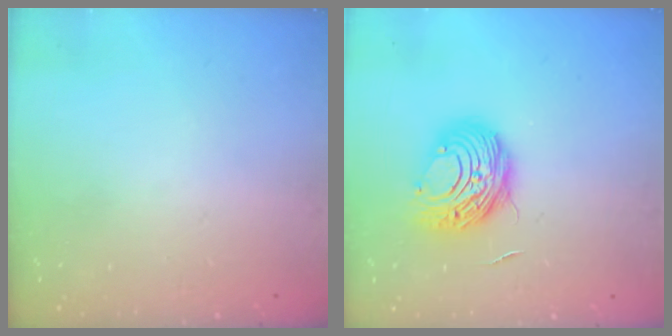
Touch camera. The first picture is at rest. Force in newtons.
{"total": 10.0, "press": 10.0, "slide": 0.8}